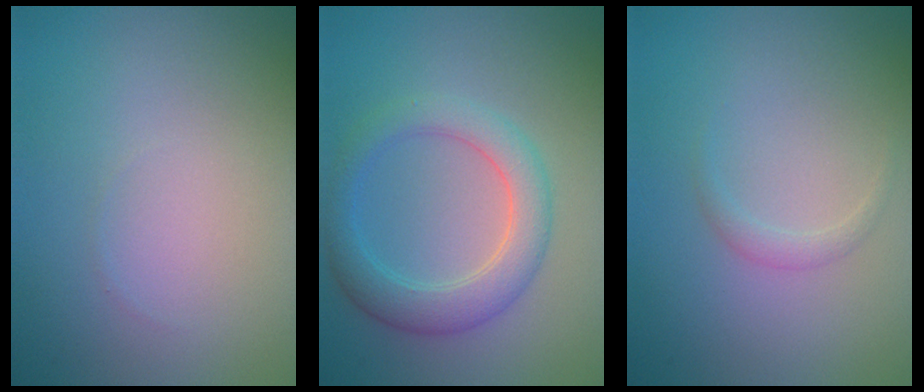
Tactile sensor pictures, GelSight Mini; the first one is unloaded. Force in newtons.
{"total": 4.2, "press": 4.2, "slide": 0.3}
{"total": 0.8, "press": 0.8, "slide": 0.0}